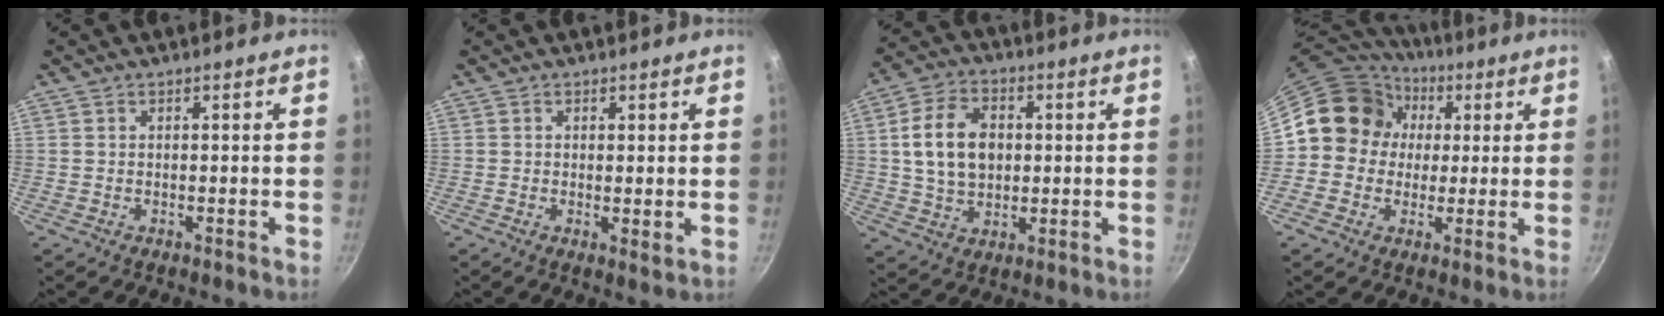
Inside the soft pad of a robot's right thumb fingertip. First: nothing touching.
{"total": 1.7, "force": [0.5, 0.9, 1.4], "torque": [-0.022, -0.009, 0.005]}
{"total": 11.9, "force": [1.4, 8.5, 8.2], "torque": [-0.128, 0.008, 0.024]}
{"total": 13.7, "force": [2.0, 12.6, 5.1], "torque": [-0.051, 0.023, 0.014]}